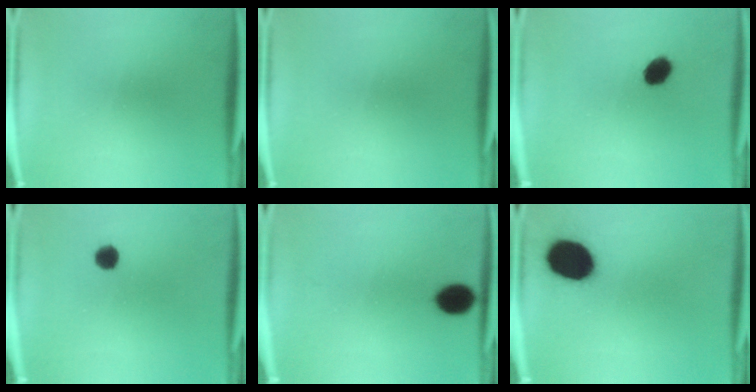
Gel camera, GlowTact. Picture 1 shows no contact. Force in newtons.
{"total": 0.0}
{"total": 5.2}
{"total": 2.8}
{"total": 6.3}
{"total": 16.0}